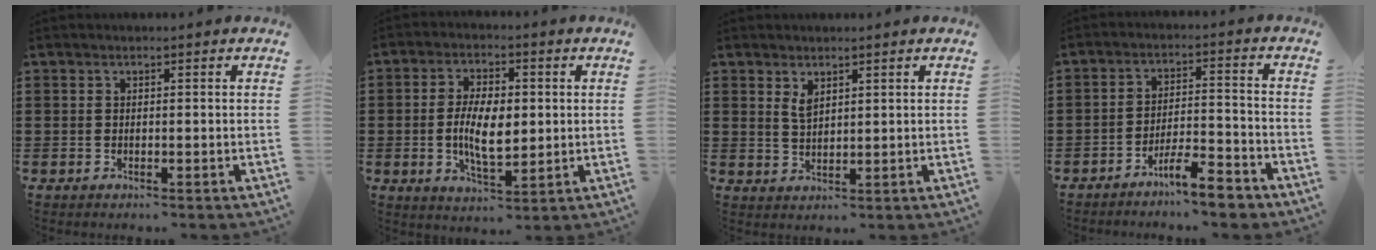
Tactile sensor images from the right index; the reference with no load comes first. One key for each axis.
{"total": 7.8, "fx": 0.0, "fy": 3.6, "fz": 6.9, "tx": -0.132, "ty": 0.003, "tz": -0.004}
{"total": 2.4, "fx": 1.5, "fy": 1.1, "fz": 1.5, "tx": -0.032, "ty": 0.003, "tz": 0.028}
{"total": 6.8, "fx": -5.7, "fy": 0.9, "fz": 3.6, "tx": -0.058, "ty": 0.005, "tz": -0.104}